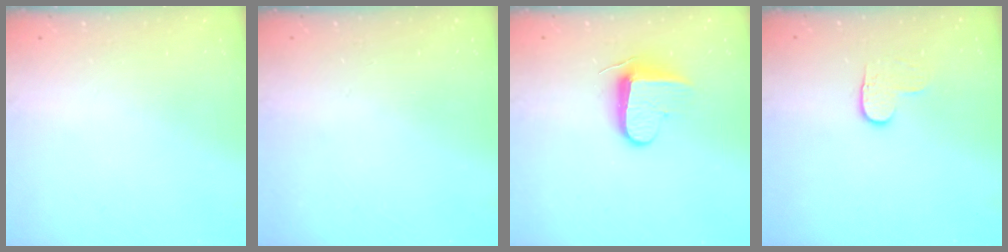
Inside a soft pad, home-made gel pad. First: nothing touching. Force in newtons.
{"total": 0.5, "press": 0.5, "slide": 0.1}
{"total": 9.3, "press": 9.3, "slide": 0.6}
{"total": 3.6, "press": 3.6, "slide": 0.4}